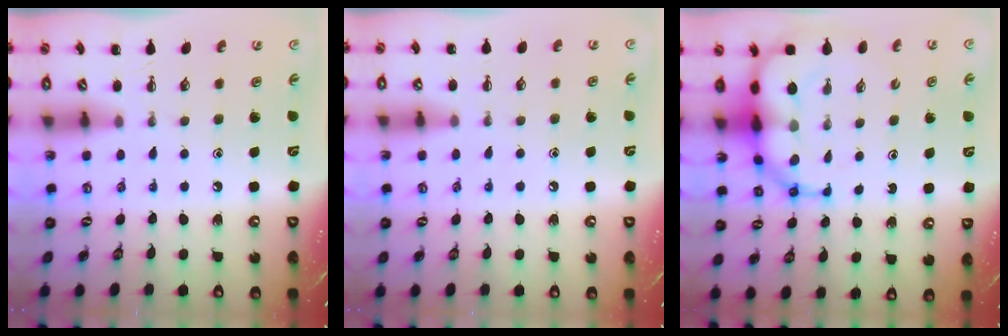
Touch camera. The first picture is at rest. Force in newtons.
{"total": 5.6, "press": 5.3, "slide": 1.8}
{"total": 10.9, "press": 10.5, "slide": 2.9}